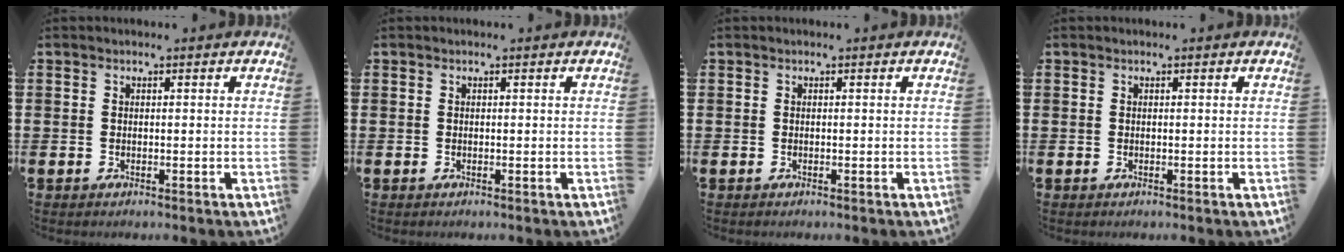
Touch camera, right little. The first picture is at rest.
{"total": 0.0}
{"total": 0.0}
{"total": 0.0}